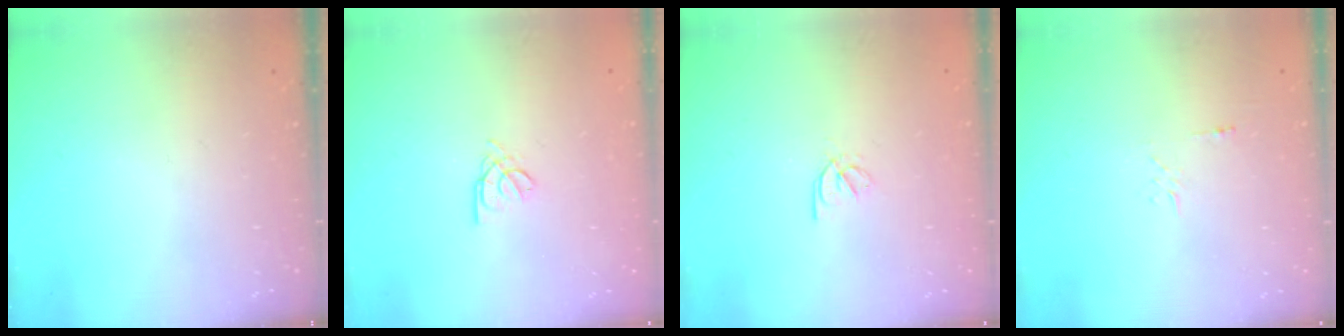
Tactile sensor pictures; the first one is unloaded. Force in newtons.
{"total": 2.5, "press": 2.5, "slide": 0.5}
{"total": 2.2, "press": 2.2, "slide": 0.5}
{"total": 4.9, "press": 4.9, "slide": 0.5}